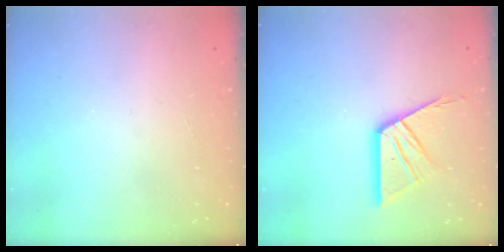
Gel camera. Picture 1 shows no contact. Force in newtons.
{"total": 13.8, "press": 13.8, "slide": 1.4}